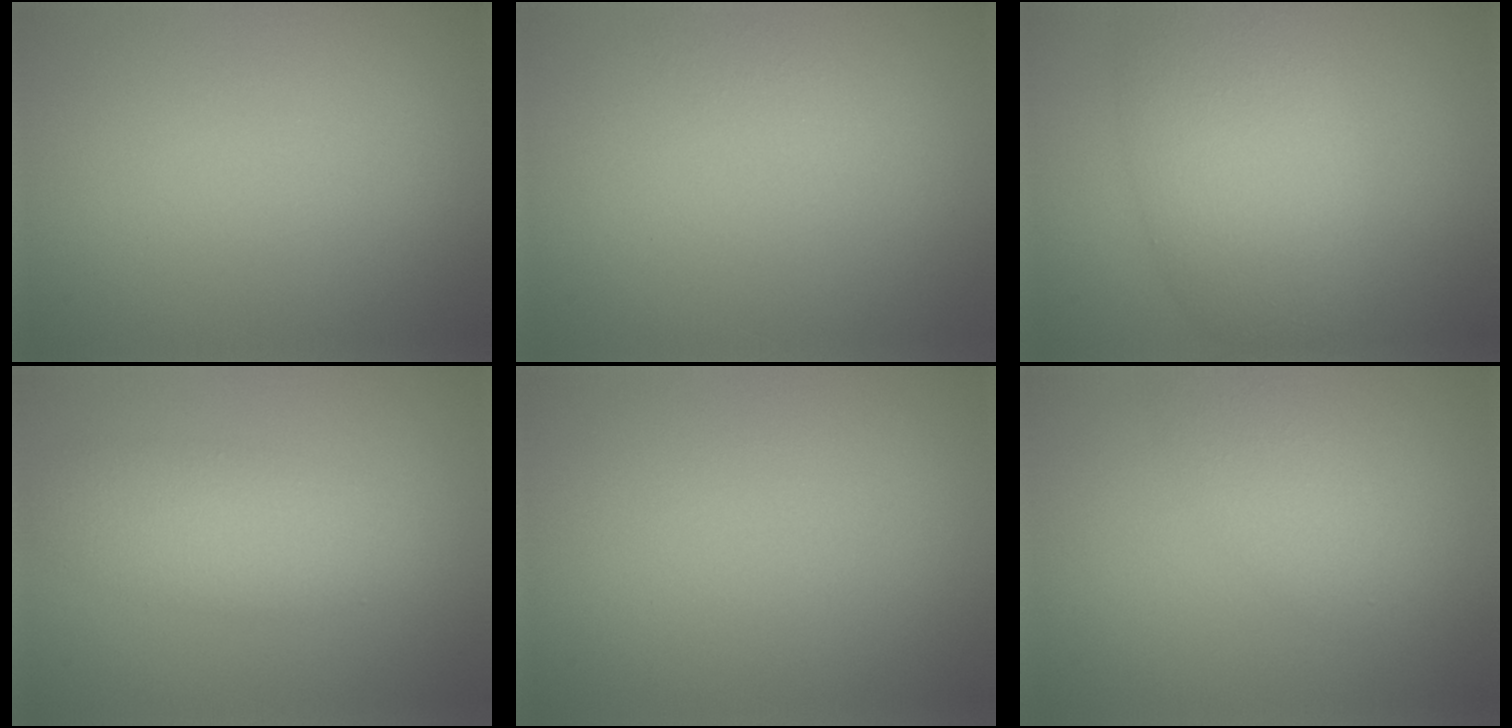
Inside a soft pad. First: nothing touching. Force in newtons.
{"total": 1.0, "press": 1.0, "slide": 0.0}
{"total": 7.6, "press": 7.6, "slide": 0.2}
{"total": 3.7, "press": 3.7, "slide": 0.0}
{"total": 0.0}
{"total": 2.7, "press": 2.7, "slide": 0.1}